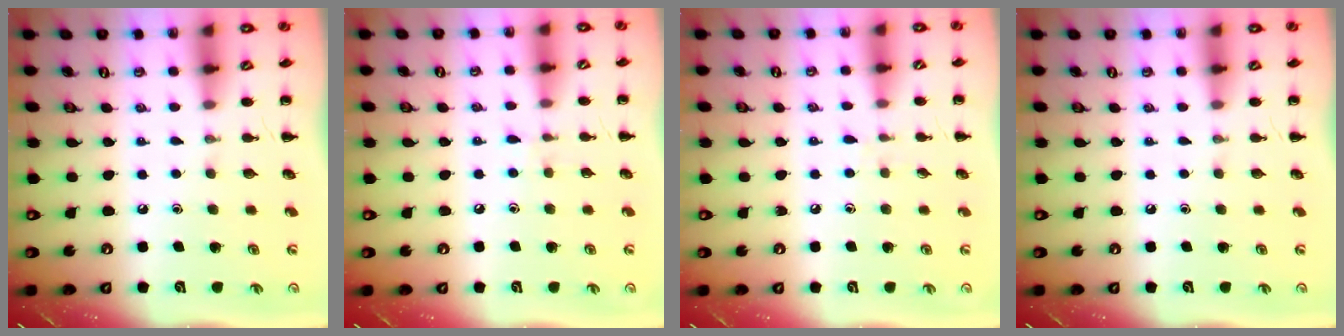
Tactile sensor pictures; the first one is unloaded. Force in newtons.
{"total": 3.7, "press": 3.4, "slide": 1.5}
{"total": 3.7, "press": 3.4, "slide": 1.5}
{"total": 0.0}